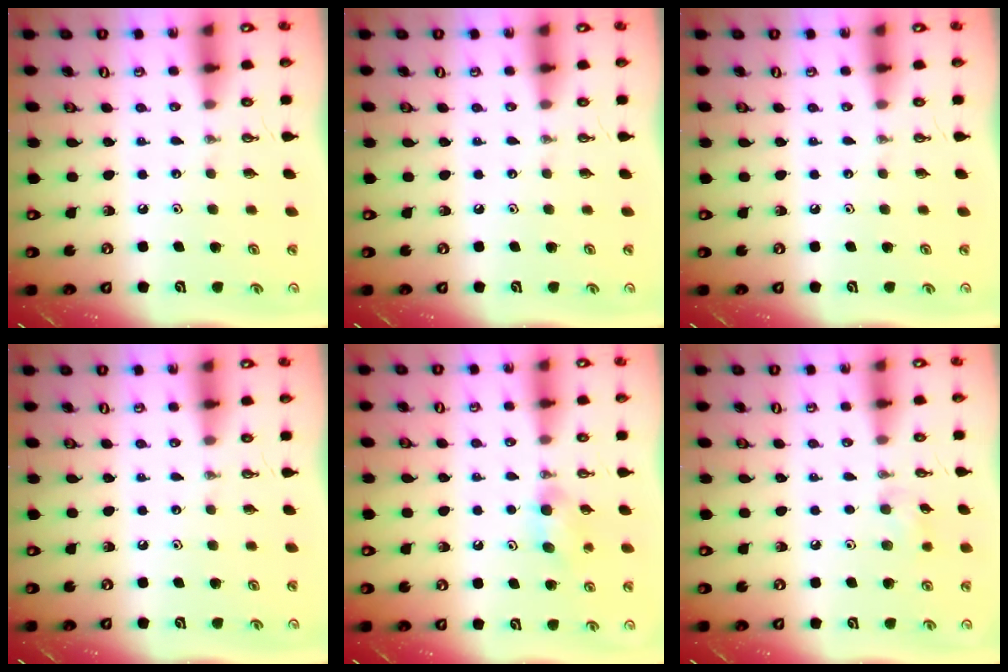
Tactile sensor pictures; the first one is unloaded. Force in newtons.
{"total": 0.0}
{"total": 0.0}
{"total": 0.0}
{"total": 4.9, "press": 4.7, "slide": 1.4}
{"total": 8.1, "press": 7.2, "slide": 3.7}